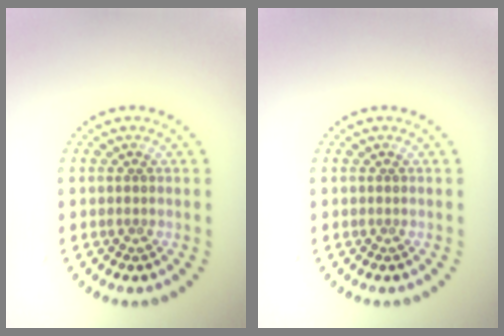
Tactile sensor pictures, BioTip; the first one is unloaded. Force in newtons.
{"total": 0.0}